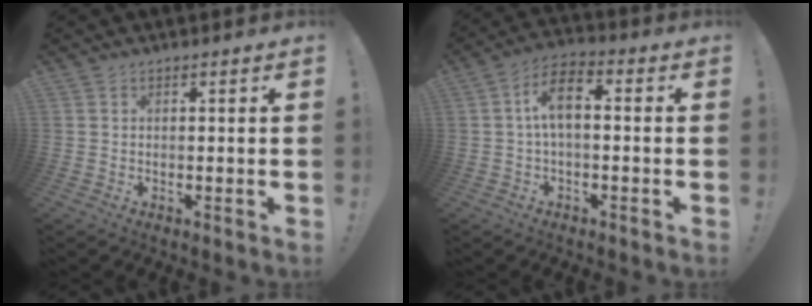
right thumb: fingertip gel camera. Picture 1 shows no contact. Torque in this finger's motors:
{"motor_torque": [-0.08, 0.44, 0.39, 0.34, 0.28]}